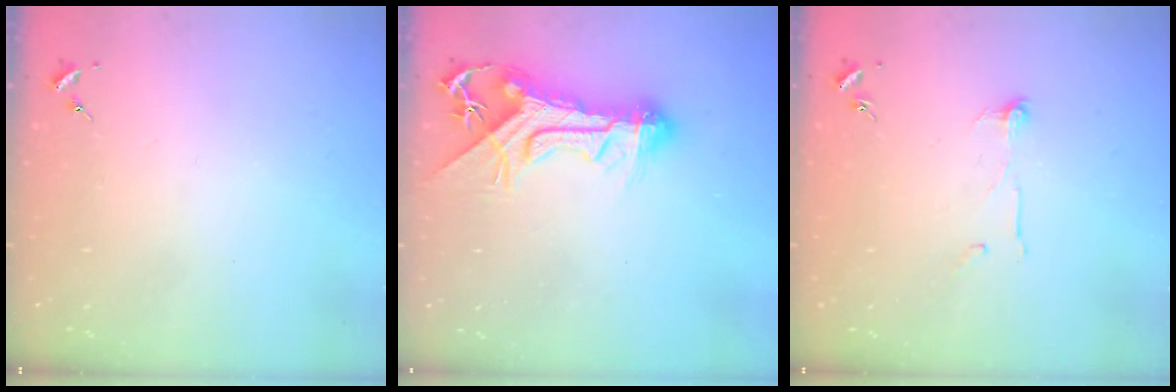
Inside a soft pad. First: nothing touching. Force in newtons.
{"total": 16.8, "press": 16.7, "slide": 1.6}
{"total": 4.9, "press": 4.8, "slide": 0.4}